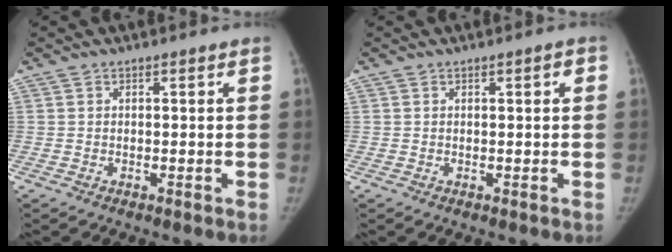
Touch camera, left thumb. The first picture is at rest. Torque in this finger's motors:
{"motor_torque": [0.09, 0.05, 0.23, 0.12, 0.07]}